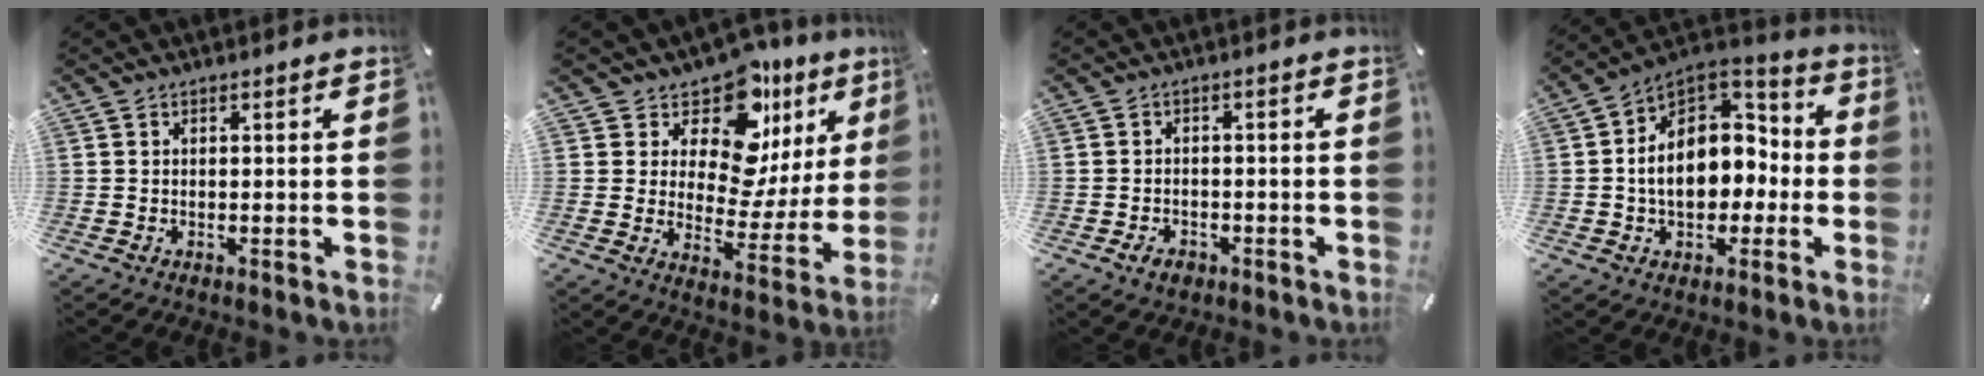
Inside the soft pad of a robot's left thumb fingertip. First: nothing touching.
{"total": 14.5, "force": [9.9, 8.1, 6.9], "torque": [-0.094, -0.098, 0.168]}
{"total": 3.4, "force": [-1.8, 2.4, 1.6], "torque": [-0.033, 0.006, -0.035]}
{"total": 14.9, "force": [-0.7, 11.6, 9.3], "torque": [-0.149, 0.003, -0.009]}